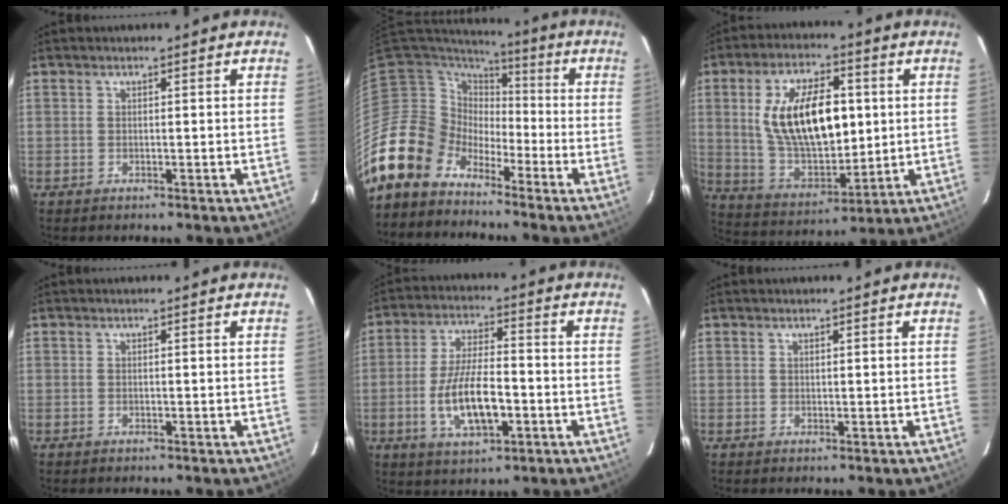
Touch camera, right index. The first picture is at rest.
{"total": 10.9, "force": [-7.9, 7.5, 1.0], "torque": [-0.040, 0.030, -0.157]}
{"total": 18.6, "force": [3.2, 9.3, 15.8], "torque": [-0.295, 0.006, 0.072]}
{"total": 0.0}
{"total": 11.7, "force": [-3.3, 4.3, 10.4], "torque": [-0.207, -0.007, -0.054]}
{"total": 0.7, "force": [0.4, 0.6, 0.0], "torque": [0.001, 0.004, 0.005]}